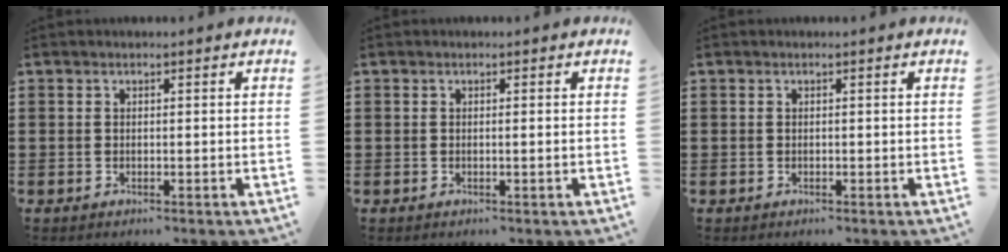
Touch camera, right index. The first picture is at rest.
{"total": 0.6, "force": [0.0, -0.2, 0.6], "torque": [-0.010, -0.003, -0.001]}
{"total": 0.0}